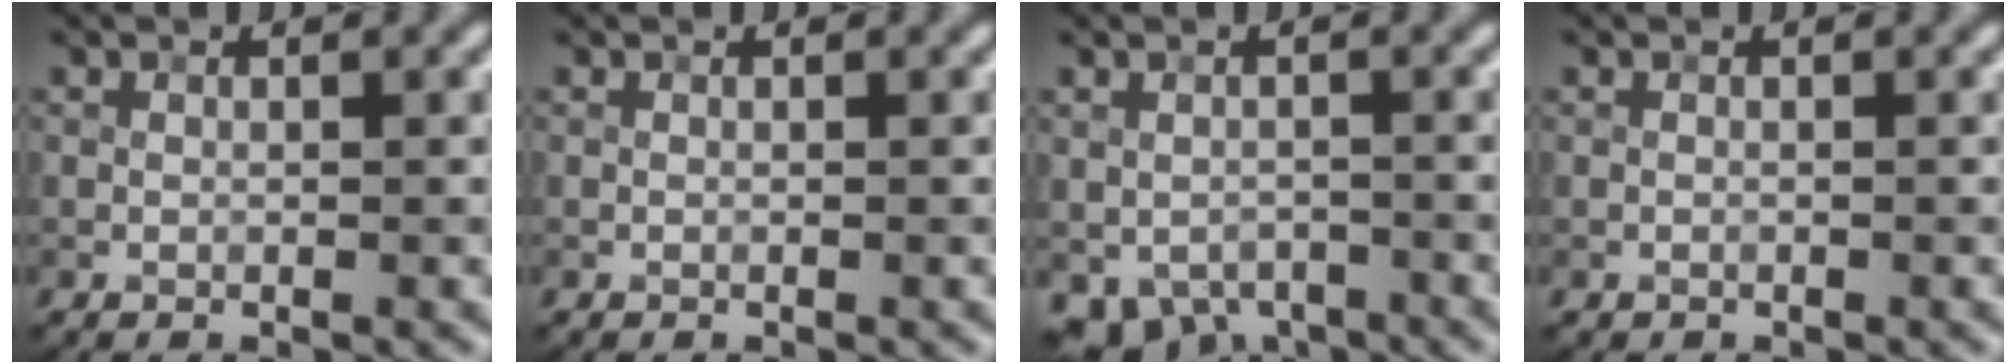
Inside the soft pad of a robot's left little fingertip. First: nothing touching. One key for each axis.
{"total": 0.0}
{"total": 3.6, "fx": -2.2, "fy": 2.5, "fz": 1.4, "tx": -0.016, "ty": -0.014, "tz": -0.030}
{"total": 0.0}